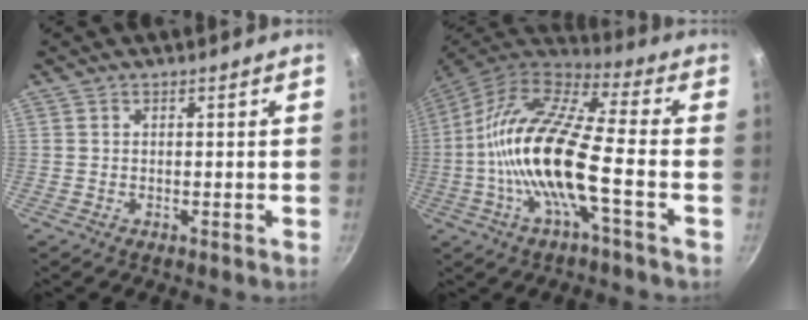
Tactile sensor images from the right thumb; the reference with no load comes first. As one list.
[{"total": 18.4, "force": [-3.4, 5.1, 17.3], "torque": [-0.333, 0.039, -0.085]}]